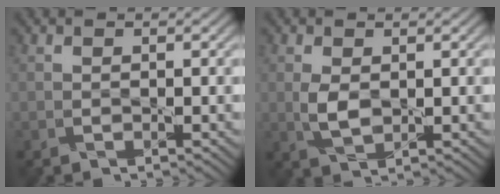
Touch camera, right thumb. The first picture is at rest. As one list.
[{"total": 2.9, "force": [0.3, 1.7, 2.4], "torque": [-0.059, -0.004, 0.009]}]